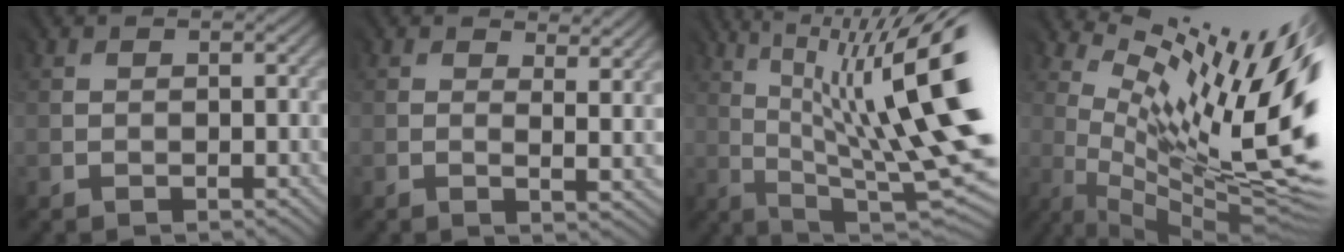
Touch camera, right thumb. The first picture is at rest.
{"total": 2.8, "force": [1.7, 0.3, 2.3], "torque": [-0.052, -0.002, 0.023]}
{"total": 18.1, "force": [4.4, 4.4, 17.0], "torque": [-0.276, 0.018, 0.084]}
{"total": 17.3, "force": [7.2, 3.8, 15.3], "torque": [-0.243, 0.002, 0.146]}